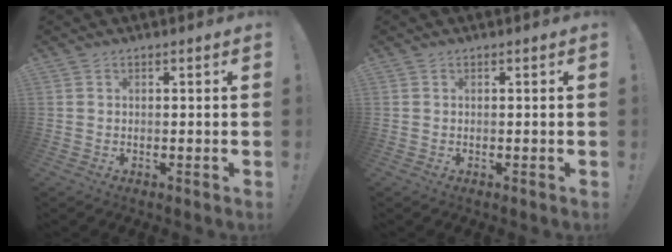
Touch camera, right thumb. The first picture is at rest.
{"total": 0.0}